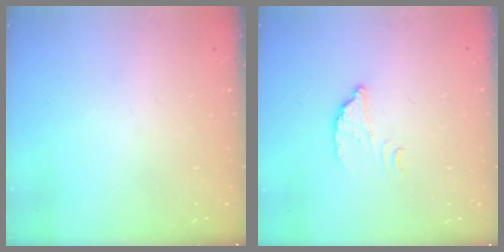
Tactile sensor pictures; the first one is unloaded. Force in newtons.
{"total": 2.6, "press": 2.6, "slide": 0.1}